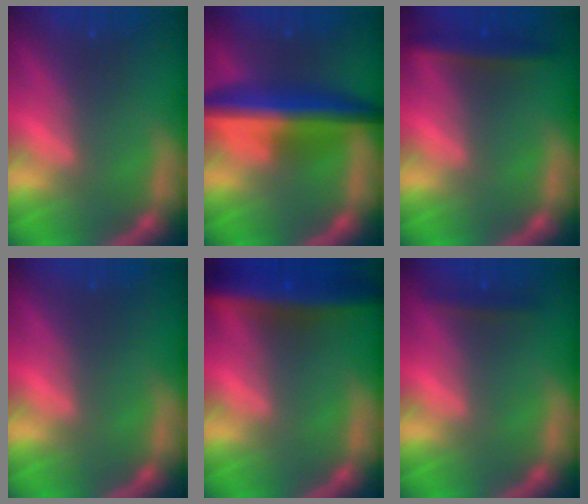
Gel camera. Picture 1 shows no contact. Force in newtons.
{"total": 8.0}
{"total": 3.0}
{"total": 0.0}
{"total": 8.0}
{"total": 1.4}